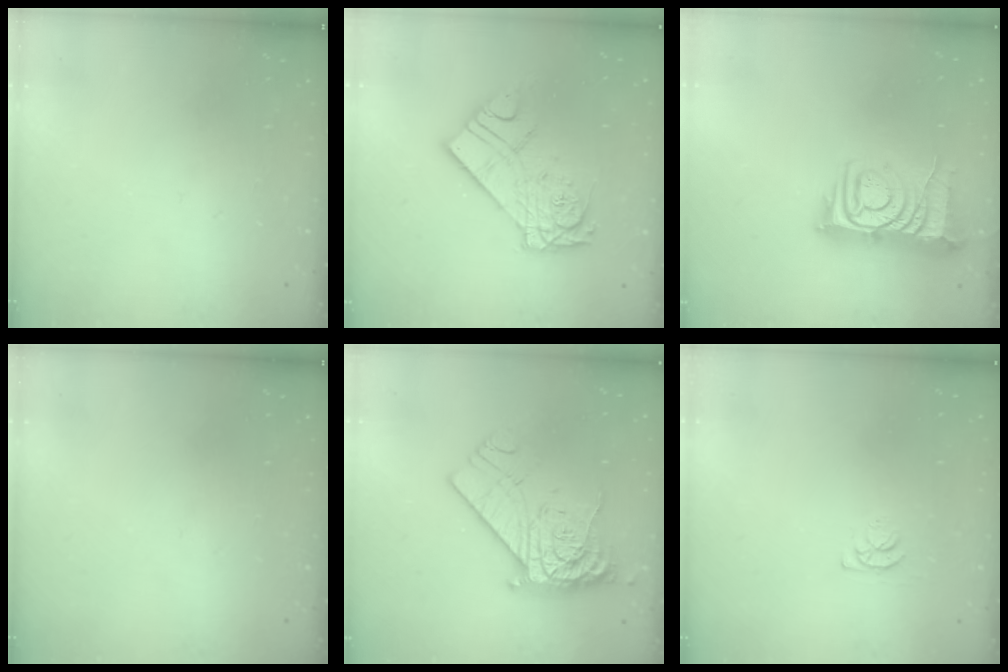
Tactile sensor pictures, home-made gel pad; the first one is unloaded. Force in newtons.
{"total": 14.8, "press": 14.7, "slide": 1.6}
{"total": 9.5, "press": 9.4, "slide": 1.2}
{"total": 0.0}
{"total": 12.2, "press": 12.1, "slide": 1.4}
{"total": 4.3, "press": 4.2, "slide": 0.5}